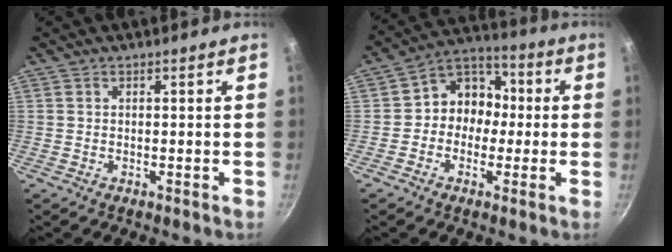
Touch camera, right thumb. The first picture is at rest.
{"total": 9.1, "force": [-0.7, 8.0, 4.3], "torque": [-0.014, 0.036, -0.035]}